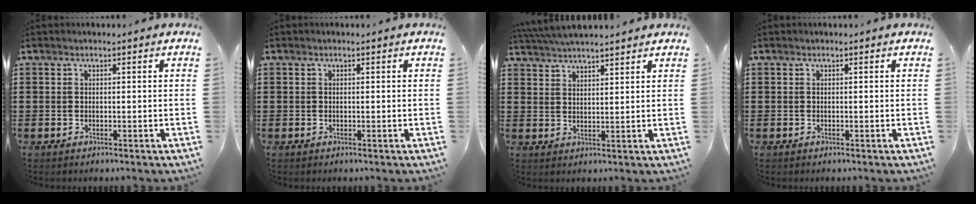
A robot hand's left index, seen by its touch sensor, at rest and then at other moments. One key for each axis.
{"total": 0.0}
{"total": 4.3, "fx": 4.2, "fy": 0.0, "fz": 1.0, "tx": -0.032, "ty": -0.010, "tz": 0.079}
{"total": 0.0}